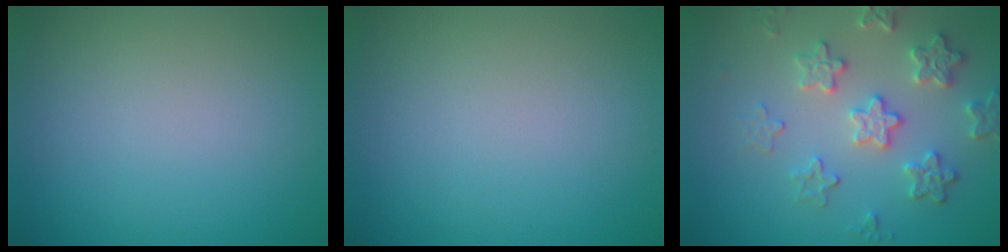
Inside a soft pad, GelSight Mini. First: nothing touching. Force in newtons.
{"total": 0.0}
{"total": 4.5, "press": 3.9, "slide": 2.3}